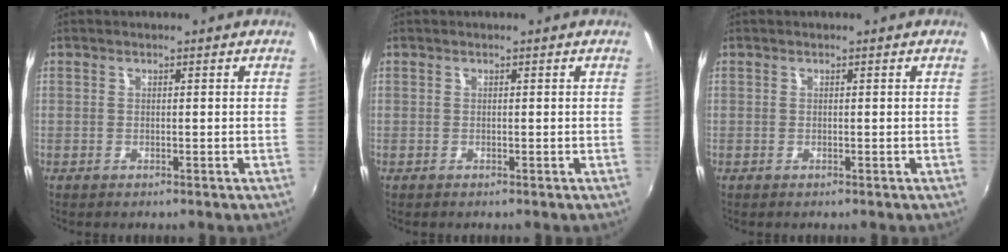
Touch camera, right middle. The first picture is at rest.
{"total": 0.0}
{"total": 0.0}